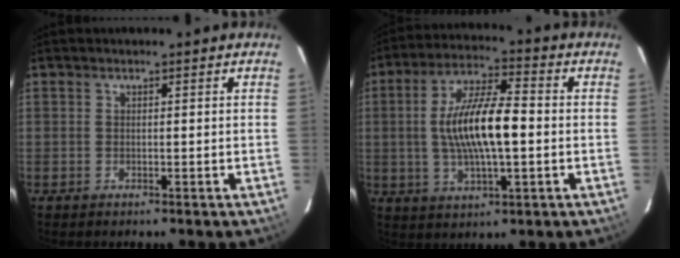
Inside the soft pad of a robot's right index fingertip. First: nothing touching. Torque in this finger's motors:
{"motor_torque": [1.25, -0.45, 0.55, 0.21]}